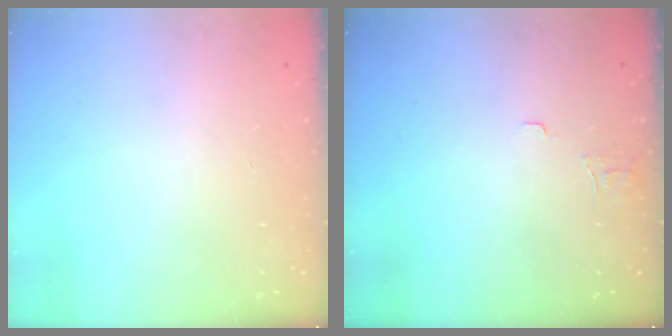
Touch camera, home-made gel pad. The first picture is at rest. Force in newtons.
{"total": 4.5, "press": 4.5, "slide": 0.3}